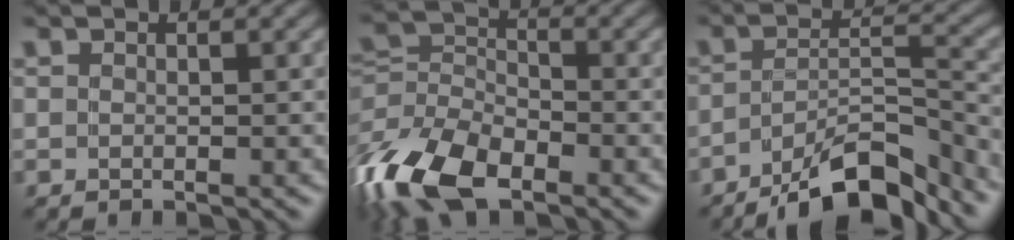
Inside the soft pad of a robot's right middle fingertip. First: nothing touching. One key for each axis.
{"total": 10.1, "fx": -6.4, "fy": 5.0, "fz": 6.1, "tx": -0.140, "ty": -0.008, "tz": -0.137}
{"total": 9.4, "fx": -7.2, "fy": 2.6, "fz": 5.4, "tx": -0.078, "ty": 0.011, "tz": -0.125}